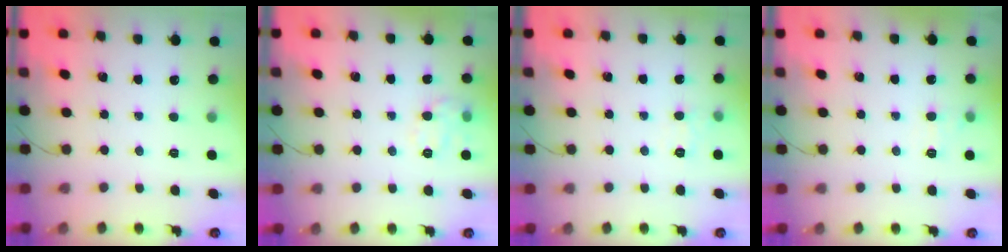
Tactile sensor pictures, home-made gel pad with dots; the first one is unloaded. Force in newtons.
{"total": 9.5, "press": 9.5, "slide": 0.5}
{"total": 4.8, "press": 4.5, "slide": 1.4}
{"total": 5.3, "press": 5.2, "slide": 1.3}